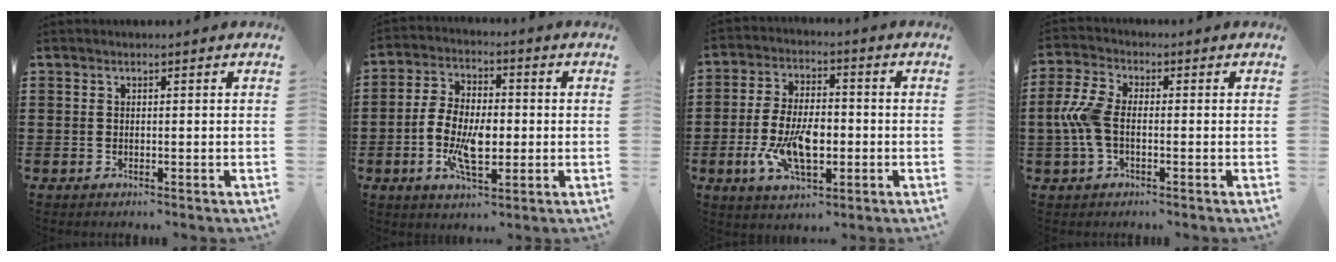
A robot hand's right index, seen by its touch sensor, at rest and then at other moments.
{"total": 8.7, "force": [-1.7, 4.3, 7.3], "torque": [-0.168, 0.000, -0.038]}
{"total": 9.7, "force": [-2.5, 4.8, 8.0], "torque": [-0.174, -0.004, -0.046]}
{"total": 6.4, "force": [-0.8, 3.4, 5.4], "torque": [-0.140, -0.004, -0.024]}